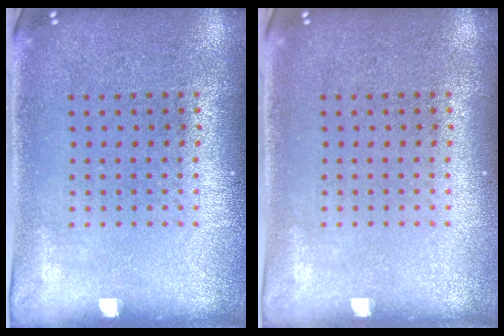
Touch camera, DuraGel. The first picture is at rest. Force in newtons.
{"total": 0.0}